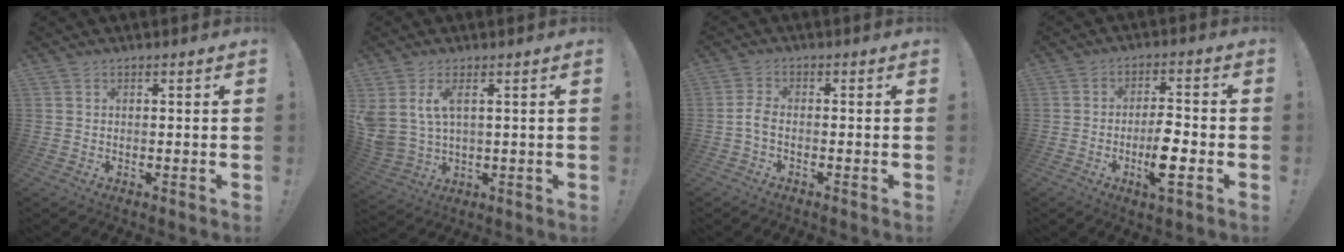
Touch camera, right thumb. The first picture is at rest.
{"total": 7.2, "force": [3.4, 3.3, 5.4], "torque": [-0.121, -0.015, 0.067]}
{"total": 3.6, "force": [-1.3, 1.4, 3.0], "torque": [-0.066, 0.004, -0.024]}
{"total": 9.8, "force": [-3.3, 2.5, 8.9], "torque": [-0.161, 0.003, -0.058]}